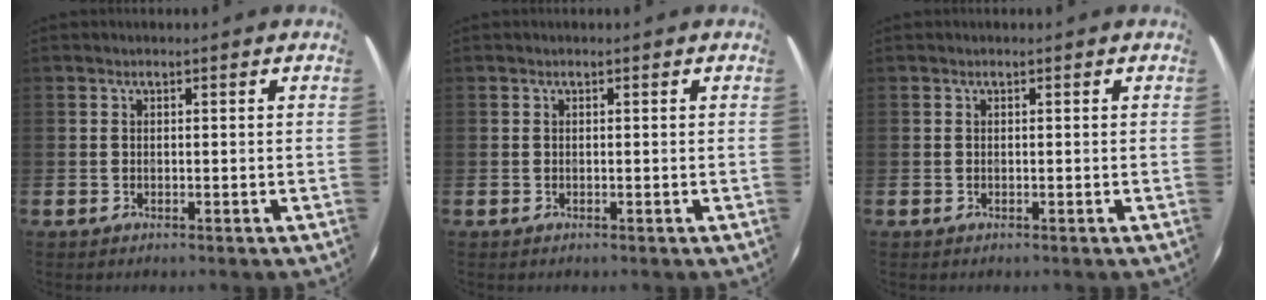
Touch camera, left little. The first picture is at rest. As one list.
[{"total": 0.0}, {"total": 0.0}]